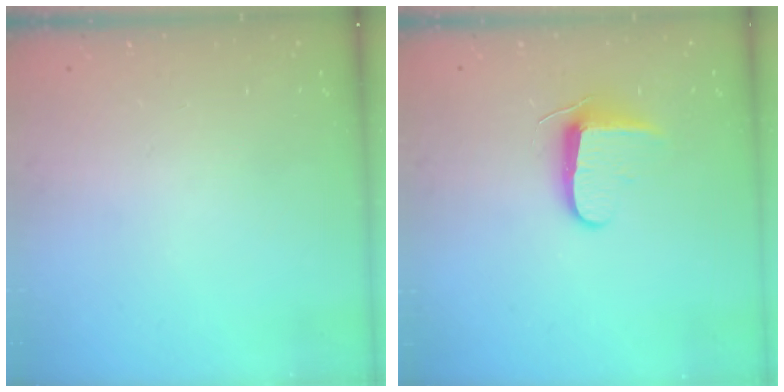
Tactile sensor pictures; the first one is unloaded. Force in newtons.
{"total": 9.1, "press": 9.0, "slide": 1.0}